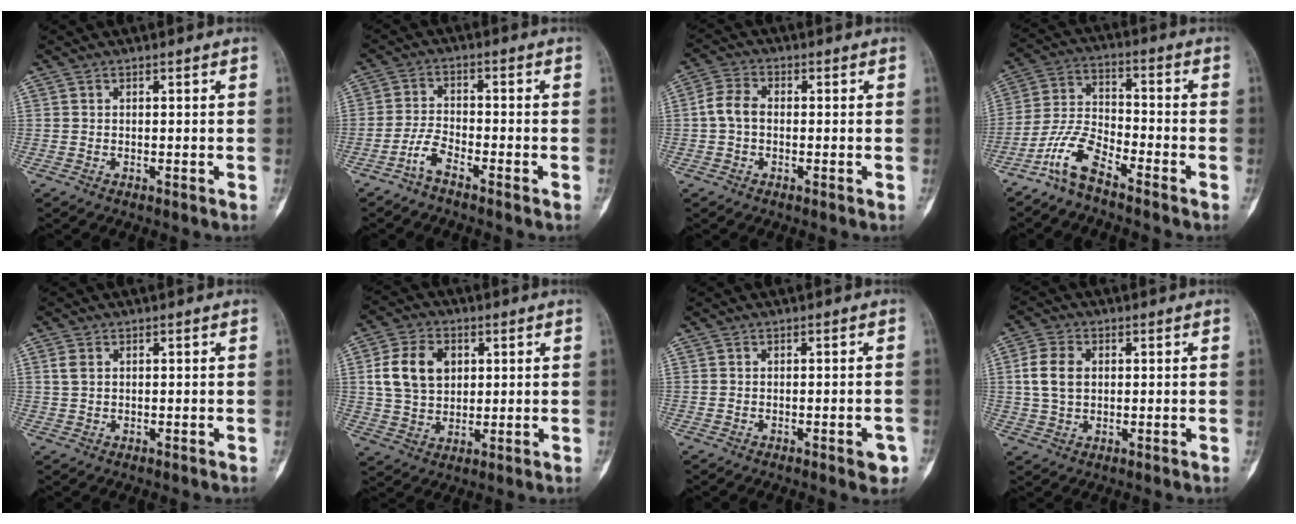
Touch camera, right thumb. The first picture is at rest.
{"total": 3.6, "force": [-2.9, 0.7, 2.0], "torque": [-0.045, 0.020, -0.065]}
{"total": 4.7, "force": [-0.4, 3.2, 3.4], "torque": [-0.066, 0.014, -0.016]}
{"total": 8.0, "force": [-6.1, 2.3, 4.7], "torque": [-0.107, 0.046, -0.133]}
{"total": 2.2, "force": [0.7, 1.5, 1.5], "torque": [-0.032, 0.004, 0.019]}
{"total": 11.1, "force": [2.6, 8.1, 7.1], "torque": [-0.111, 0.000, 0.051]}
{"total": 3.0, "force": [-1.4, 1.0, 2.4], "torque": [-0.020, 0.006, -0.015]}
{"total": 6.7, "force": [1.0, 4.7, 4.7], "torque": [-0.087, 0.005, 0.020]}